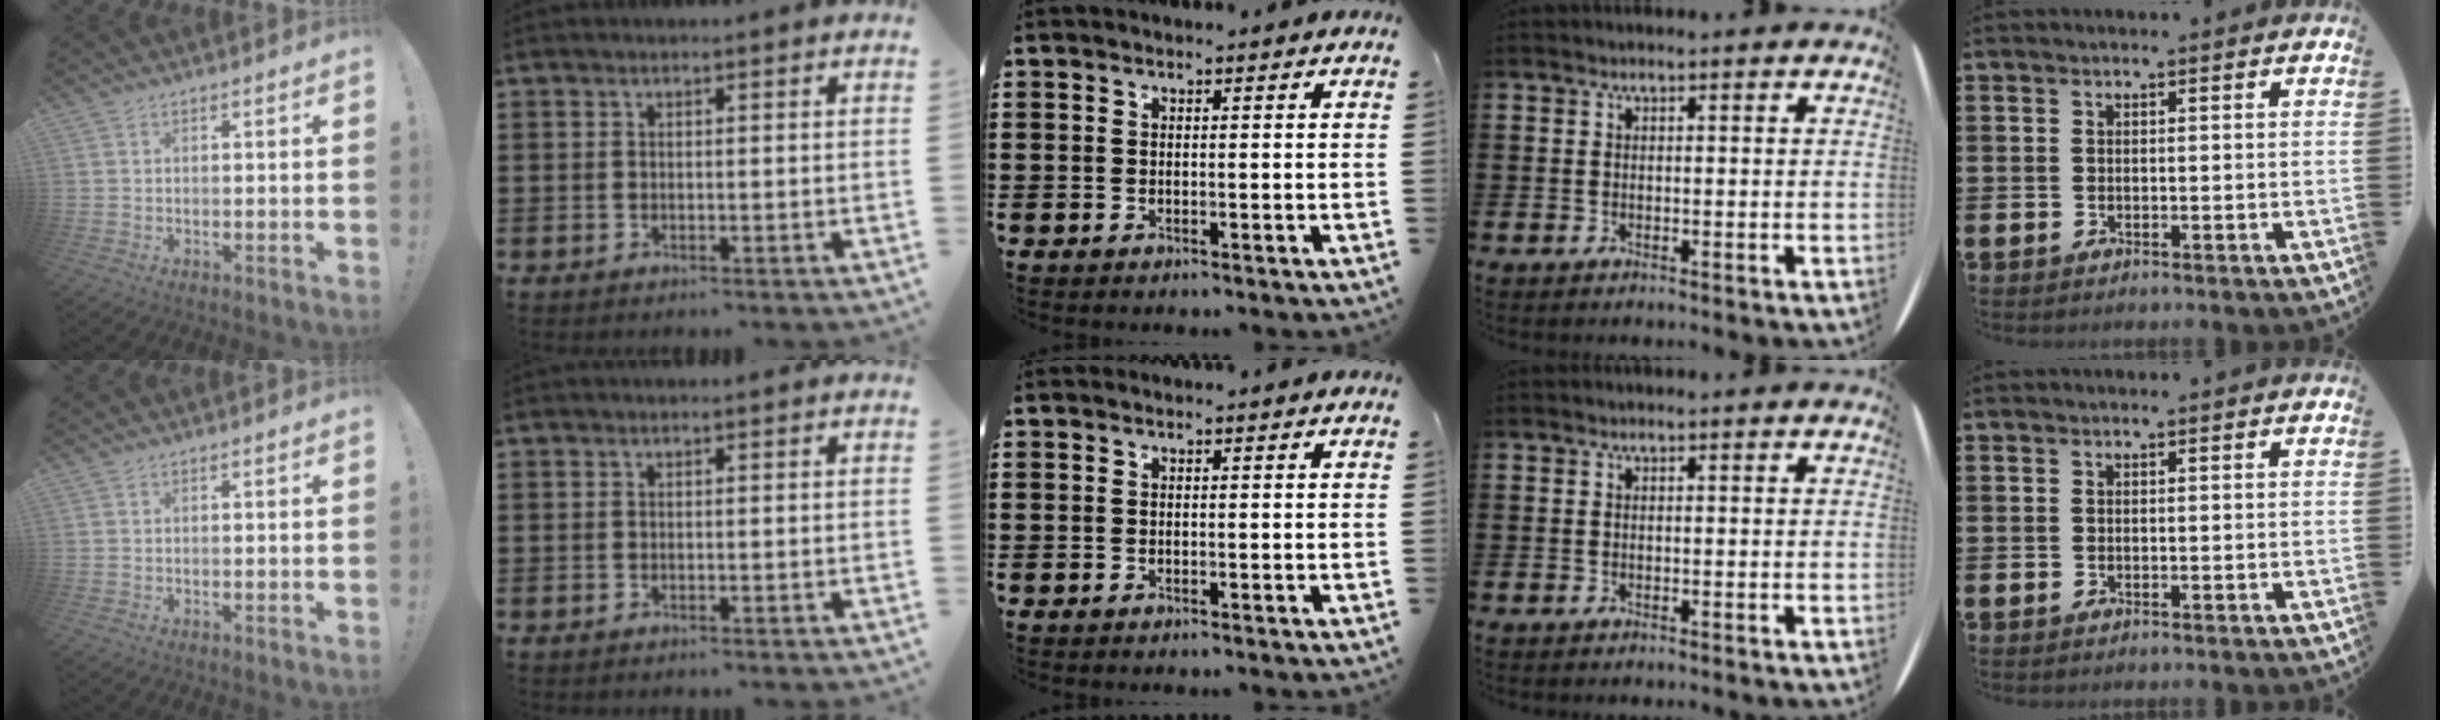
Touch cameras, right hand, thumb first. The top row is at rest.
{}